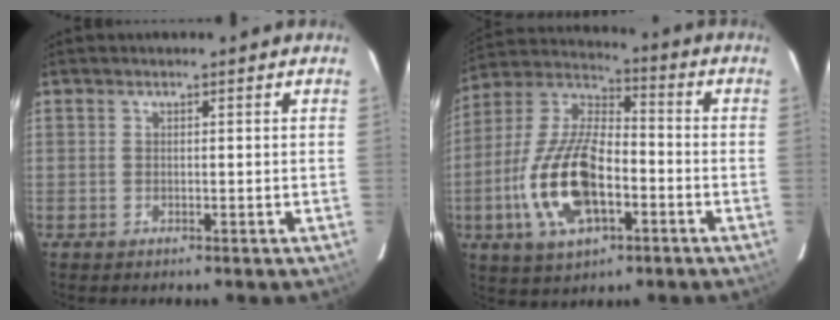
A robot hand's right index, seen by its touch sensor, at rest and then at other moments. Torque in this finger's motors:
{"motor_torque": [2.14, 0.00, 1.06, 0.21]}